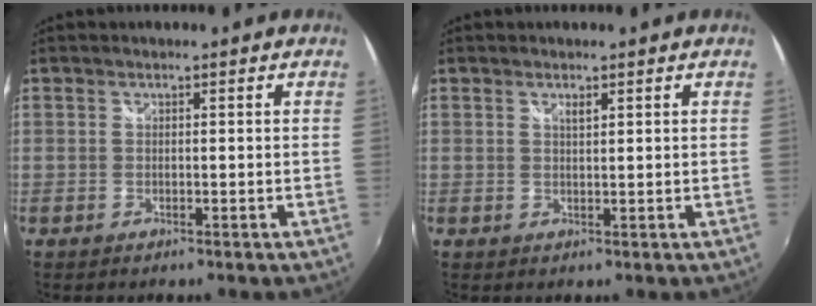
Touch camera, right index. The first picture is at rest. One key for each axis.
{"total": 1.1, "fx": 0.7, "fy": 0.2, "fz": 0.8, "tx": -0.013, "ty": 0.001, "tz": 0.011}